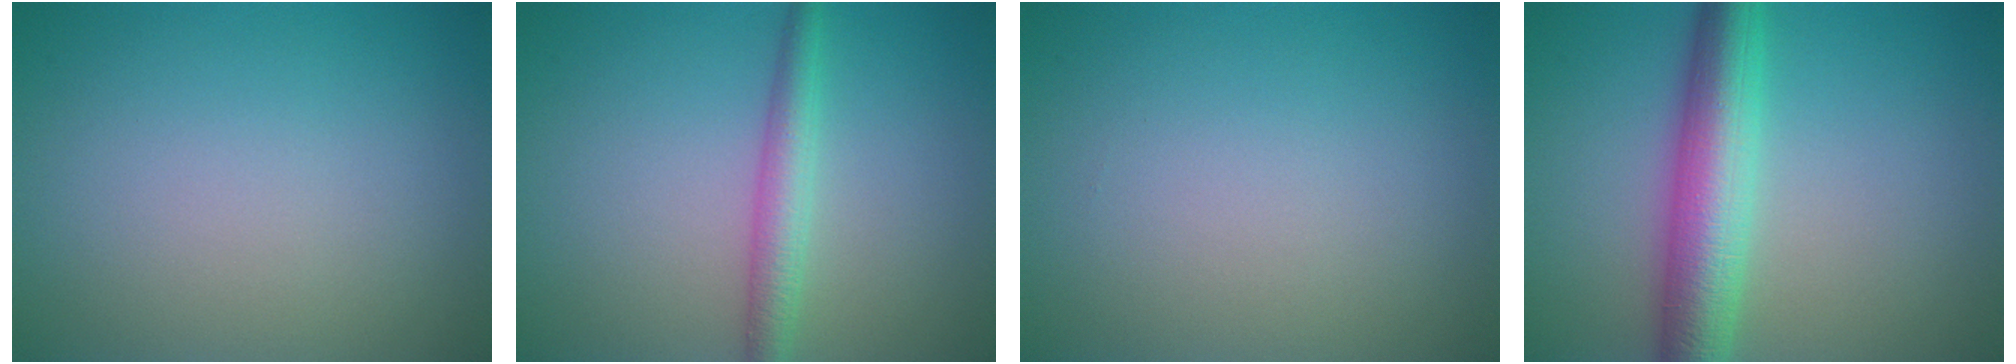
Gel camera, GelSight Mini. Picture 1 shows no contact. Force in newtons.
{"total": 2.8, "press": 2.8, "slide": 0.1}
{"total": 0.0}
{"total": 6.6, "press": 6.6, "slide": 0.0}